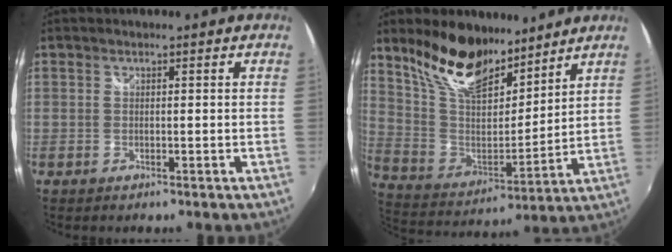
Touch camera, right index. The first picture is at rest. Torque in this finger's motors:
{"motor_torque": [0.77, 1.05, 0.27, 0.13]}